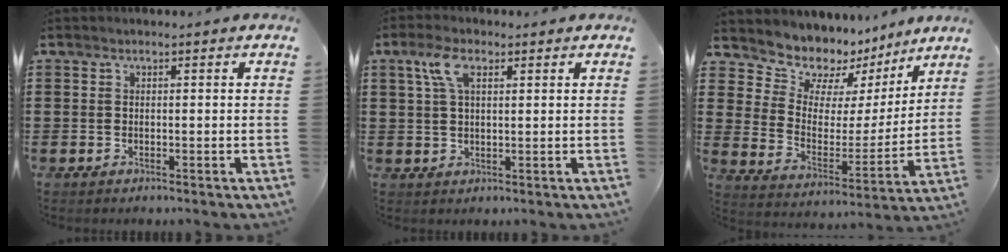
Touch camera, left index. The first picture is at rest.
{"total": 5.0, "force": [2.4, 2.0, 3.9], "torque": [-0.095, 0.007, 0.039]}
{"total": 8.2, "force": [7.4, 3.5, 0.3], "torque": [-0.043, -0.071, 0.130]}